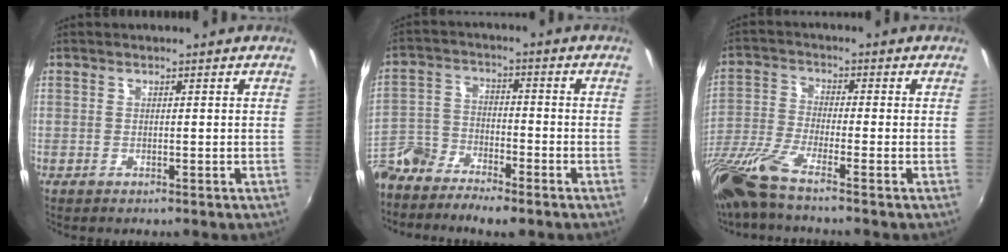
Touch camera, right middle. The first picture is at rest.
{"total": 10.2, "force": [-8.4, 3.8, 4.4], "torque": [-0.117, -0.008, -0.168]}
{"total": 10.5, "force": [-8.1, 0.1, 6.7], "torque": [-0.147, -0.035, -0.162]}